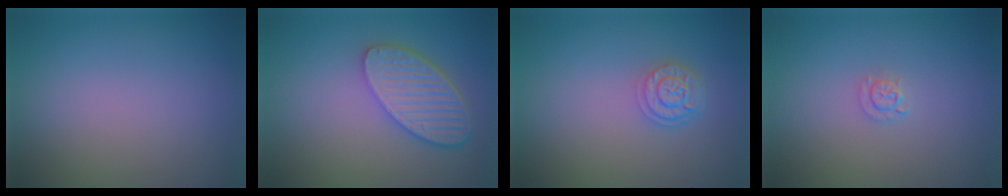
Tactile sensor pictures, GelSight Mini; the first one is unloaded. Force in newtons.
{"total": 5.5, "press": 4.4, "slide": 3.3}
{"total": 2.3, "press": 1.9, "slide": 1.3}
{"total": 1.1, "press": 1.1, "slide": 0.2}